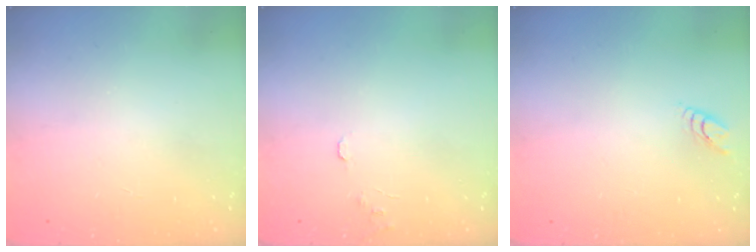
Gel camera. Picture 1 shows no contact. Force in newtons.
{"total": 4.4, "press": 4.4, "slide": 0.4}
{"total": 3.1, "press": 3.1, "slide": 0.2}